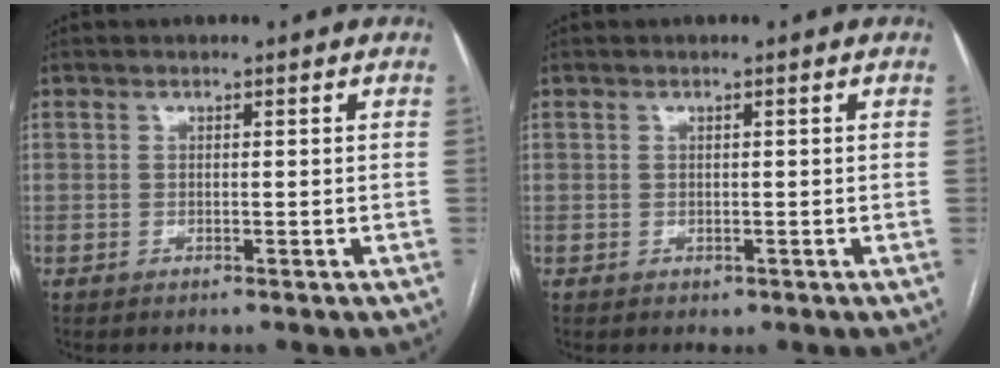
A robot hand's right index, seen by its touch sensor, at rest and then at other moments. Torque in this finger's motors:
{"motor_torque": [0.11, 0.03, 0.05, 0.01]}